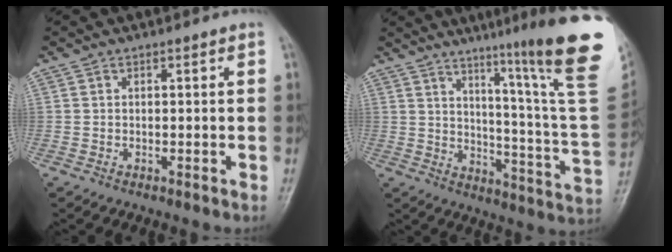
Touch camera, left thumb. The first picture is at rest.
{"total": 23.9, "force": [15.0, 0.3, 18.6], "torque": [-0.237, -0.105, 0.205]}